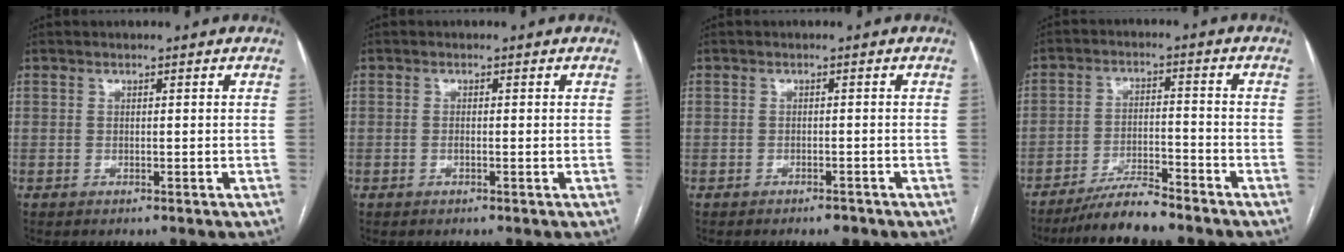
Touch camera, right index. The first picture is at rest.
{"total": 0.7, "force": [-0.1, 0.1, 0.7], "torque": [-0.013, 0.000, -0.002]}
{"total": 1.6, "force": [-1.3, 0.6, 0.8], "torque": [-0.013, 0.000, -0.013]}
{"total": 7.0, "force": [-6.3, 0.6, 3.0], "torque": [-0.053, -0.013, -0.114]}